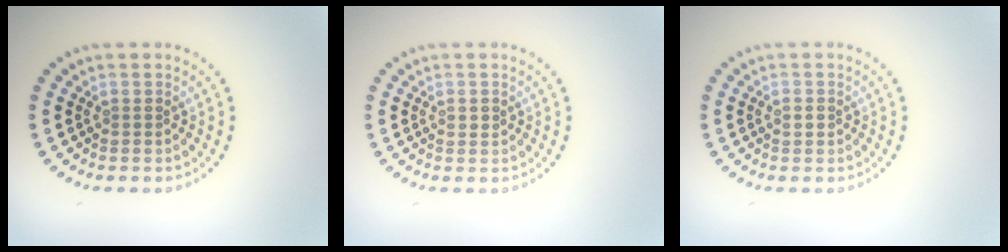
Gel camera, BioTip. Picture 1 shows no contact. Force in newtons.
{"total": 1.0, "press": 1.0, "slide": 0.1}
{"total": 1.1, "press": 1.1, "slide": 0.1}